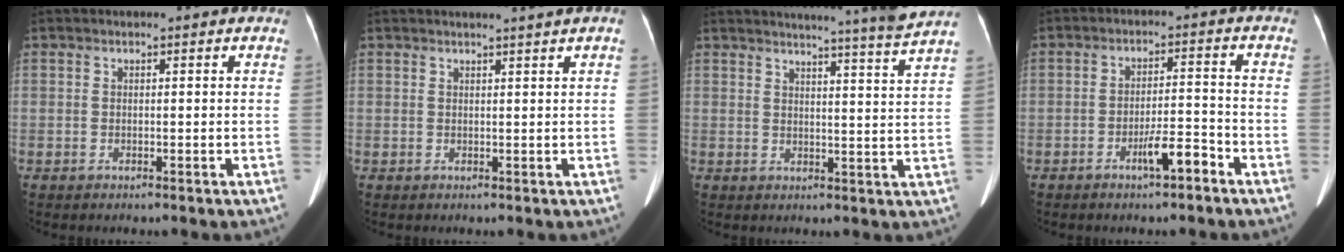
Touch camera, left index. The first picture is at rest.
{"total": 2.7, "force": [2.3, -0.7, 1.3], "torque": [-0.015, 0.006, 0.028]}
{"total": 12.9, "force": [11.7, -2.9, 4.5], "torque": [-0.066, -0.055, 0.134]}
{"total": 4.9, "force": [-3.2, 0.7, 3.6], "torque": [-0.061, 0.002, -0.054]}